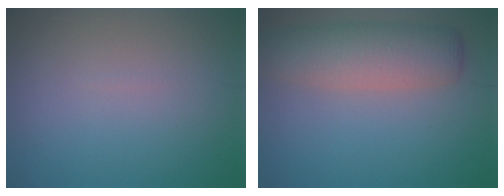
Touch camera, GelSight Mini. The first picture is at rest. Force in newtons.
{"total": 5.5, "press": 5.5, "slide": 0.2}